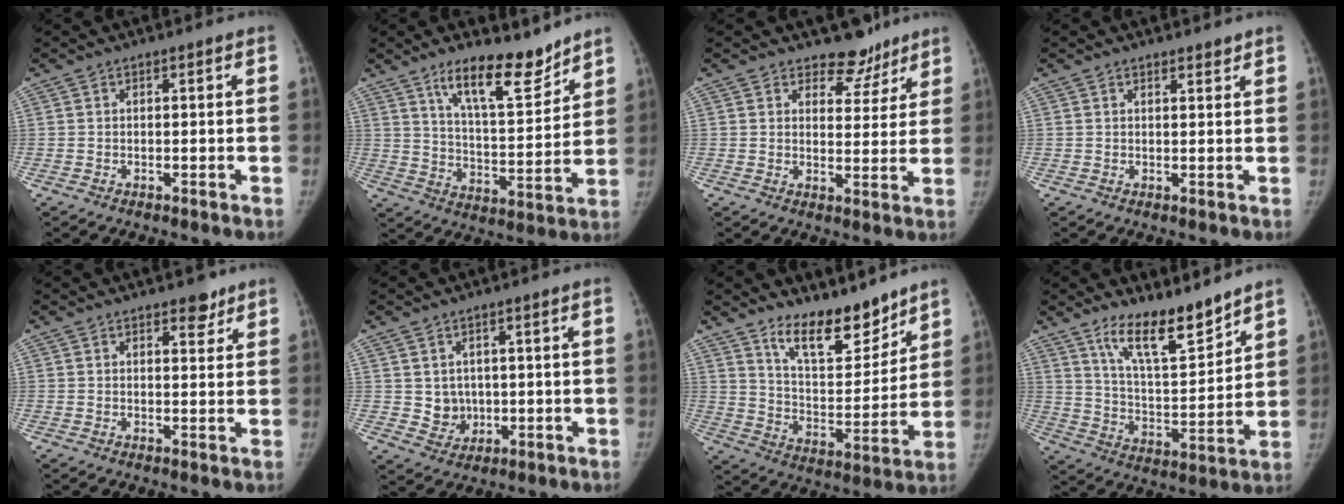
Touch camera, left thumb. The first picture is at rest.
{"total": 13.8, "force": [10.2, 4.3, 8.3], "torque": [-0.107, -0.077, 0.176]}
{"total": 6.3, "force": [5.2, 3.6, 1.0], "torque": [0.022, -0.037, 0.071]}
{"total": 1.4, "force": [1.3, 0.5, 0.4], "torque": [0.002, -0.010, 0.018]}
{"total": 3.0, "force": [2.1, 1.5, 1.4], "torque": [-0.002, -0.013, 0.029]}
{"total": 4.6, "force": [0.4, 4.1, 2.0], "torque": [-0.011, -0.005, 0.019]}
{"total": 13.5, "force": [10.6, 5.2, 6.5], "torque": [-0.068, -0.085, 0.187]}
{"total": 13.1, "force": [10.2, 3.4, 7.5], "torque": [-0.101, -0.080, 0.185]}